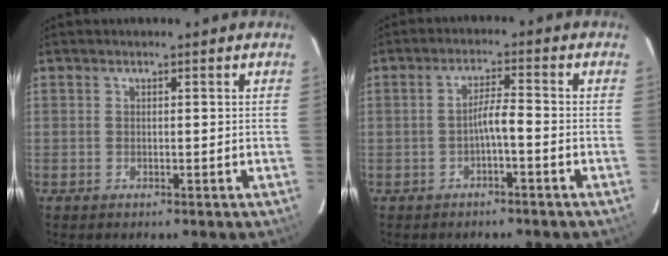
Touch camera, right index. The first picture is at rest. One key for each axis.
{"total": 3.0, "fx": -1.7, "fy": 0.0, "fz": 2.5, "tx": -0.050, "ty": 0.009, "tz": -0.029}